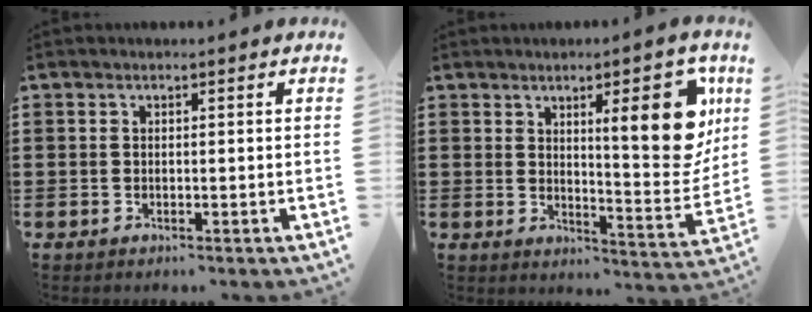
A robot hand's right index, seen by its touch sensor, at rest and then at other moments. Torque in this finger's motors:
{"motor_torque": [1.19, 0.72, 0.94, 0.19]}